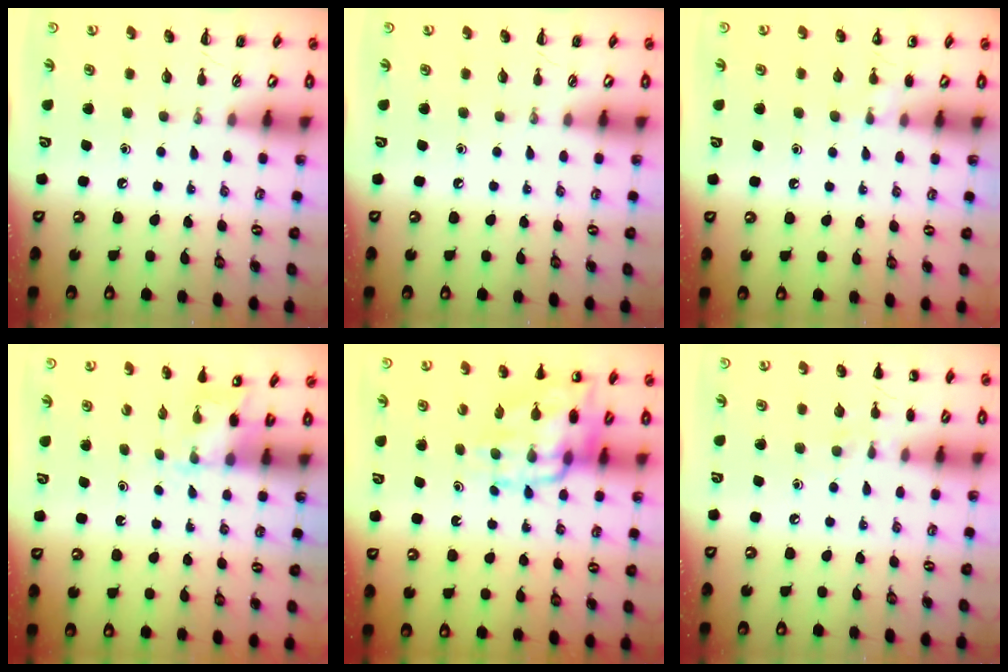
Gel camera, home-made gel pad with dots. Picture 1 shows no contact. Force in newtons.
{"total": 0.0}
{"total": 6.0, "press": 5.8, "slide": 1.4}
{"total": 4.3, "press": 4.2, "slide": 0.8}
{"total": 15.2, "press": 14.8, "slide": 3.3}
{"total": 6.2, "press": 6.0, "slide": 1.7}